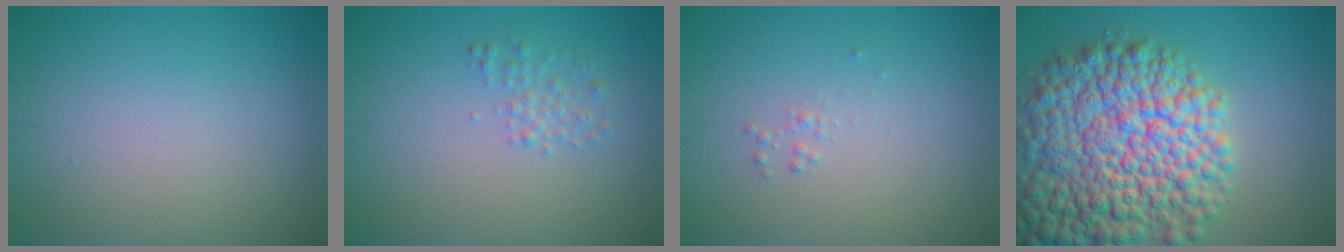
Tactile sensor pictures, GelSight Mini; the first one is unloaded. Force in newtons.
{"total": 1.5, "press": 1.5, "slide": 0.1}
{"total": 0.5, "press": 0.5, "slide": 0.0}
{"total": 13.4, "press": 13.4, "slide": 0.6}